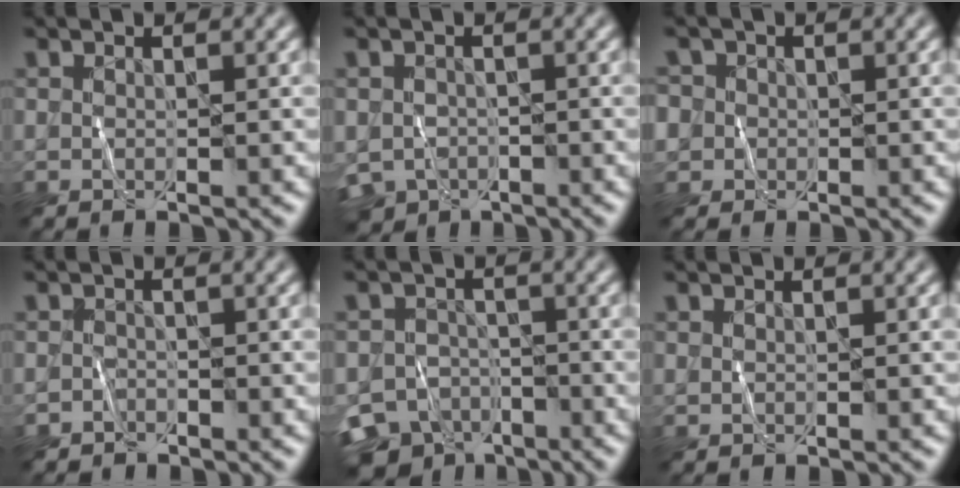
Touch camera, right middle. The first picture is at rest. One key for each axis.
{"total": 3.8, "fx": -2.2, "fy": 2.6, "fz": 1.5, "tx": -0.026, "ty": -0.011, "tz": -0.044}
{"total": 3.7, "fx": 0.6, "fy": 3.5, "fz": 1.0, "tx": -0.013, "ty": 0.027, "tz": -0.011}
{"total": 1.1, "fx": -0.9, "fy": 0.6, "fz": -0.1, "tx": 0.004, "ty": 0.006, "tz": -0.017}
{"total": 8.6, "fx": -6.3, "fy": 5.2, "fz": 2.6, "tx": -0.035, "ty": -0.017, "tz": -0.107}
{"total": 0.0}